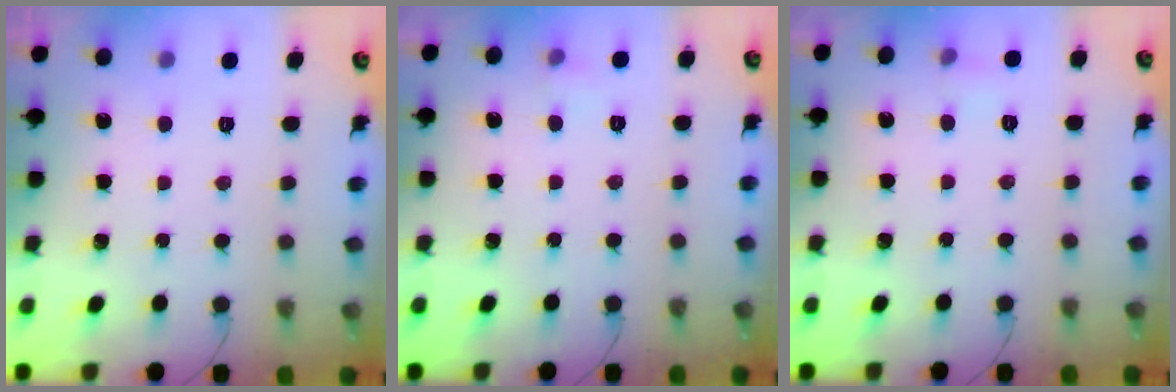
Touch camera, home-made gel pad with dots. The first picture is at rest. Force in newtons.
{"total": 3.6, "press": 3.3, "slide": 1.3}
{"total": 4.4, "press": 3.7, "slide": 2.3}